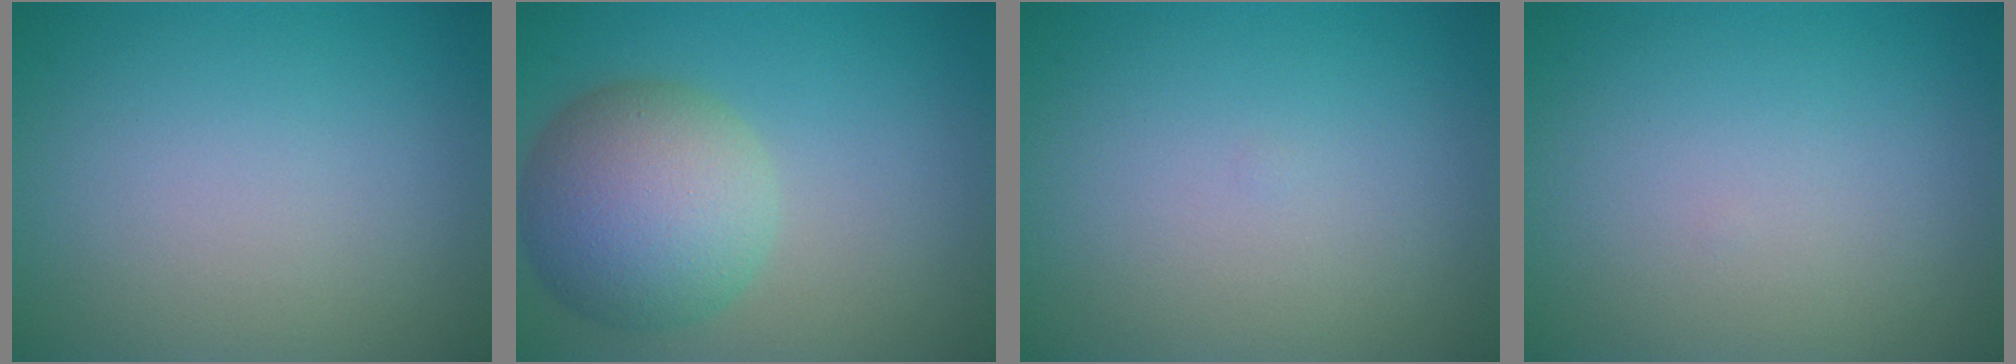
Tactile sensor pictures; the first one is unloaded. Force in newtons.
{"total": 7.9, "press": 7.9, "slide": 0.6}
{"total": 0.0}
{"total": 0.0}